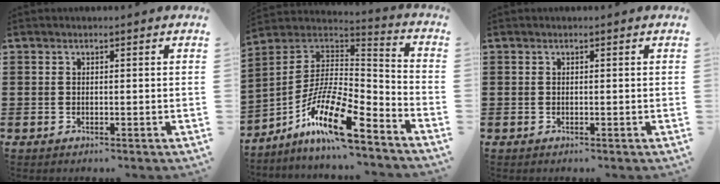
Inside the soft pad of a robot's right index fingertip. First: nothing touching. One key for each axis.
{"total": 15.2, "fx": -9.3, "fy": 3.6, "fz": 11.4, "tx": -0.222, "ty": 0.007, "tz": -0.175}
{"total": 0.0}